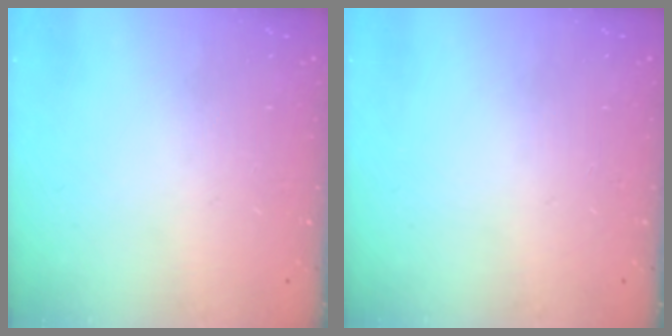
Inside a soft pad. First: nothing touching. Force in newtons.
{"total": 0.0}